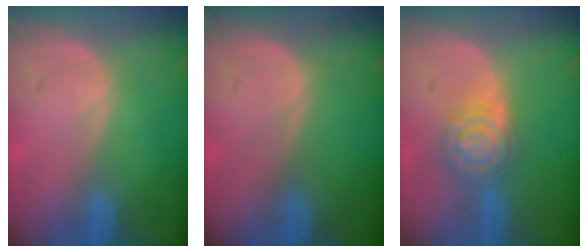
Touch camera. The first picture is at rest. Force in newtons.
{"total": 0.0}
{"total": 6.2, "press": 6.2, "slide": 0.4}